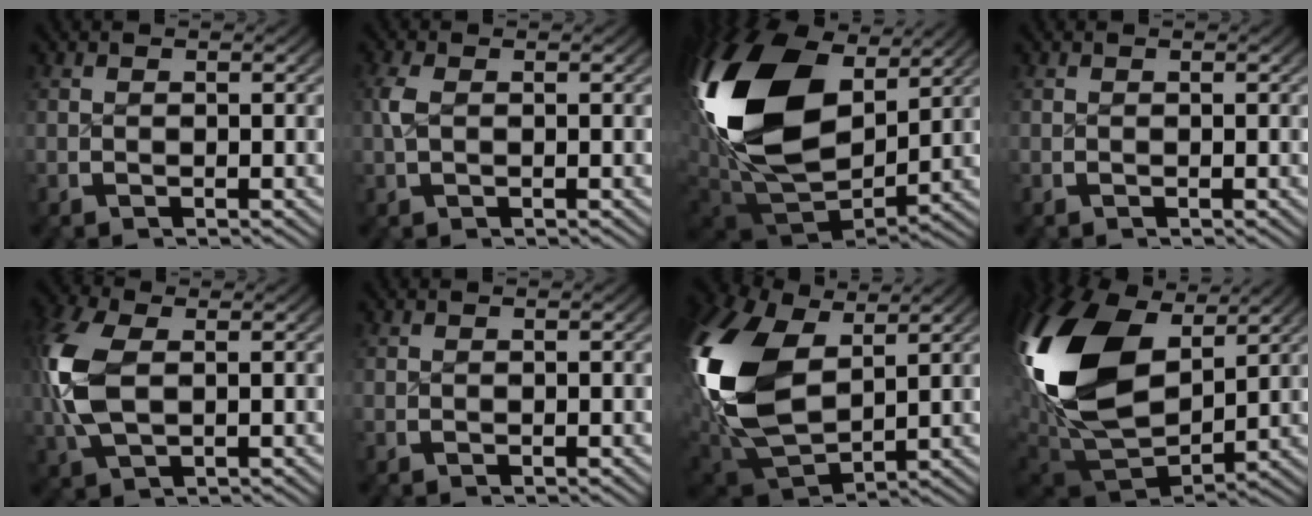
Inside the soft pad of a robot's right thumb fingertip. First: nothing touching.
{"total": 1.3, "force": [0.4, 0.6, 1.1], "torque": [-0.039, 0.000, 0.012]}
{"total": 20.0, "force": [2.5, 12.1, 15.7], "torque": [-0.368, -0.057, 0.076]}
{"total": 0.0}
{"total": 6.7, "force": [1.0, 4.2, 5.0], "torque": [-0.158, -0.013, 0.035]}
{"total": 0.0}
{"total": 15.0, "force": [1.5, 10.0, 11.1], "torque": [-0.296, -0.051, 0.058]}
{"total": 17.7, "force": [2.5, 11.0, 13.7], "torque": [-0.332, -0.051, 0.071]}